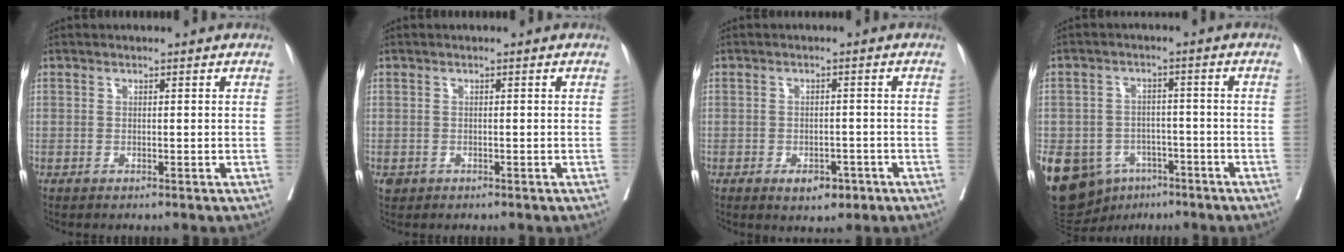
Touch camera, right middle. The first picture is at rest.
{"total": 0.9, "force": [-0.4, 0.8, 0.3], "torque": [-0.008, 0.002, 0.000]}
{"total": 3.9, "force": [-2.2, 2.1, 2.4], "torque": [-0.028, 0.003, -0.023]}
{"total": 18.0, "force": [-8.9, 13.4, 8.2], "torque": [-0.206, 0.005, -0.125]}